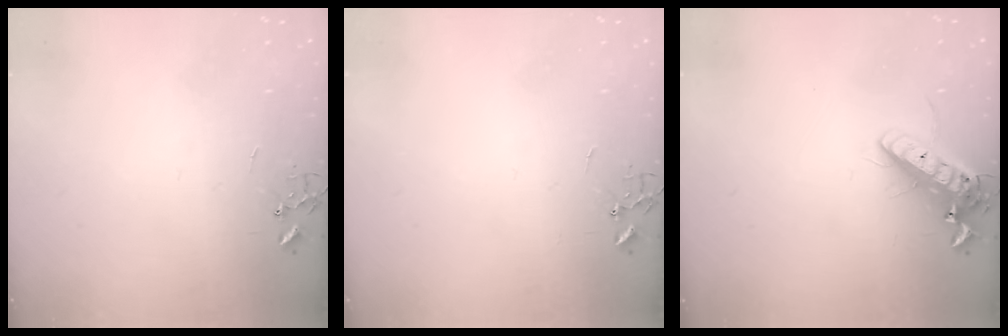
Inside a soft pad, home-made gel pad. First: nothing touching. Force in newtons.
{"total": 0.0}
{"total": 14.4, "press": 14.1, "slide": 2.7}